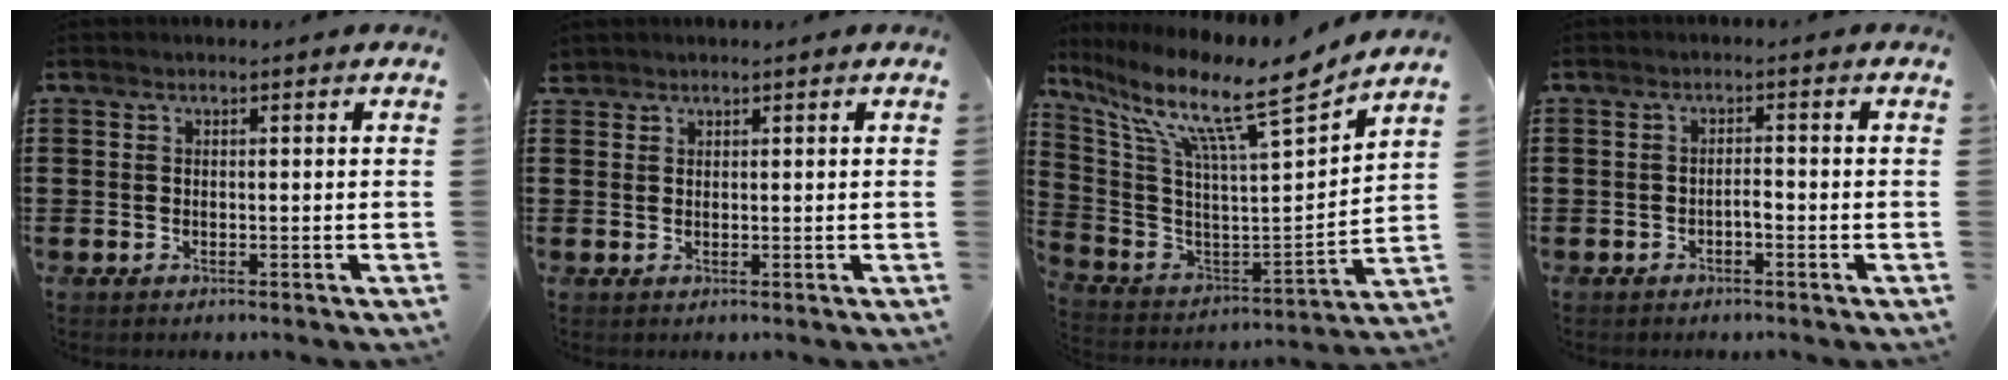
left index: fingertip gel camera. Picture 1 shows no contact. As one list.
[{"total": 0.9, "force": [0.9, 0.3, 0.0], "torque": [-0.003, 0.001, 0.018]}, {"total": 12.1, "force": [8.6, 0.9, 8.4], "torque": [-0.175, -0.063, 0.127]}, {"total": 1.5, "force": [-0.8, 0.2, 1.3], "torque": [-0.025, 0.000, -0.015]}]